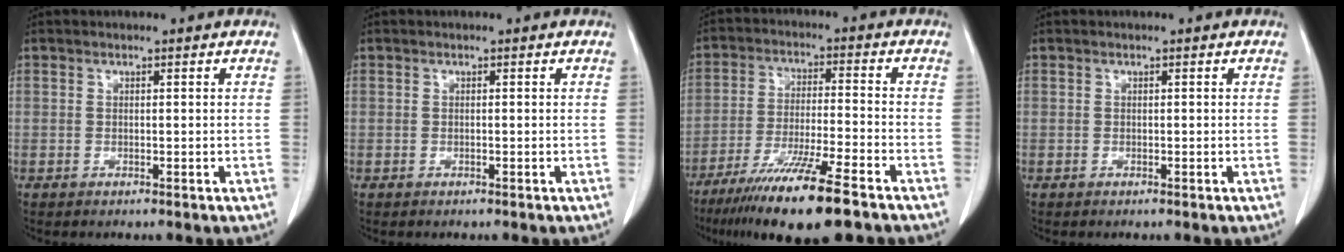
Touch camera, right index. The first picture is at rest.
{"total": 0.0}
{"total": 14.5, "force": [-10.0, 0.4, 10.5], "torque": [-0.188, -0.042, -0.171]}
{"total": 0.0}